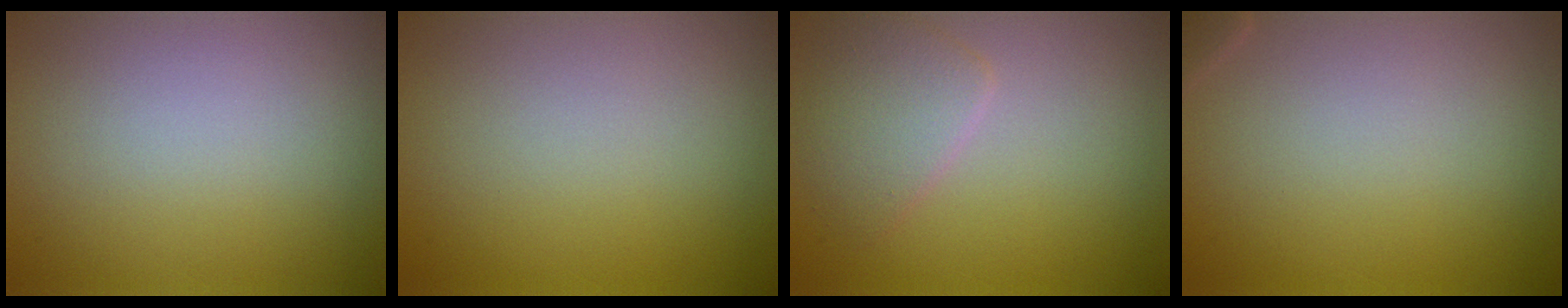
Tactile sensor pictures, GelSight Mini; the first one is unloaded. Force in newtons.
{"total": 0.0}
{"total": 2.9, "press": 2.9, "slide": 0.1}
{"total": 0.6, "press": 0.6, "slide": 0.0}